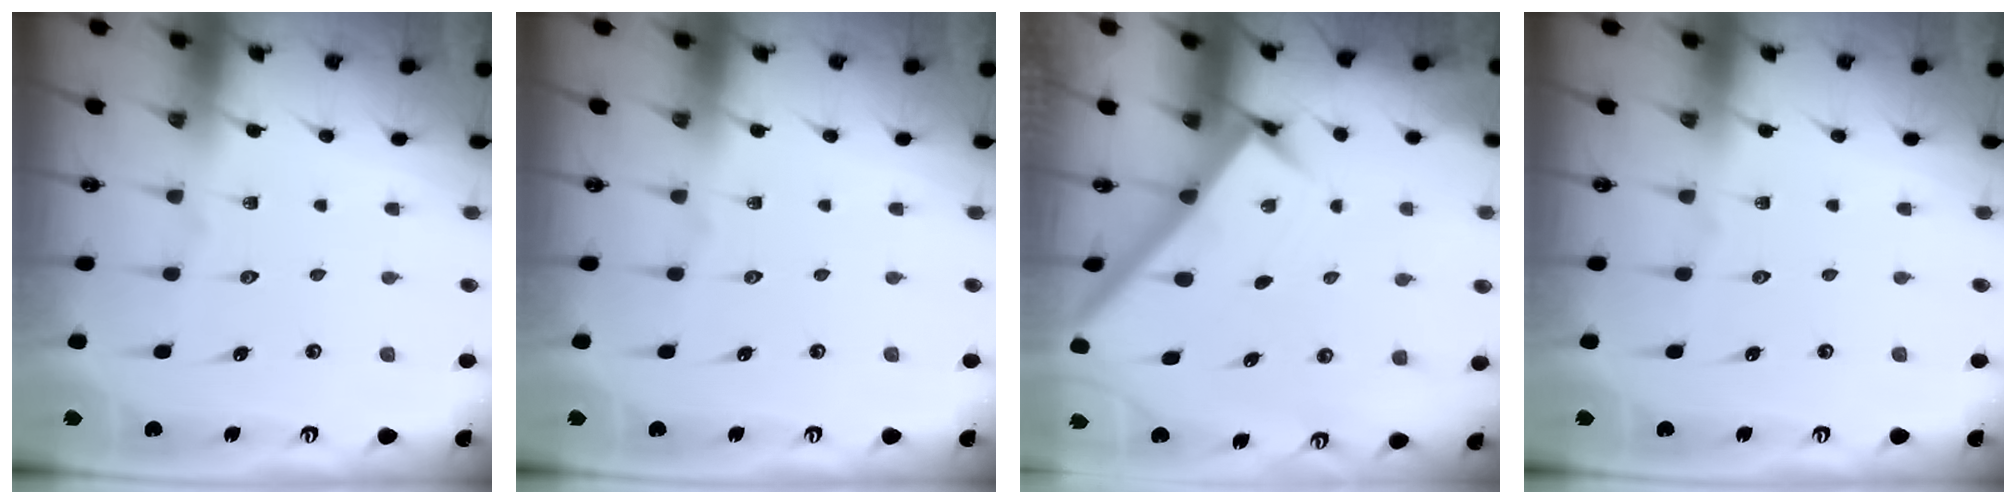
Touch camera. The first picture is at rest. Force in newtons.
{"total": 0.0}
{"total": 2.6, "press": 2.6, "slide": 0.3}
{"total": 0.0}